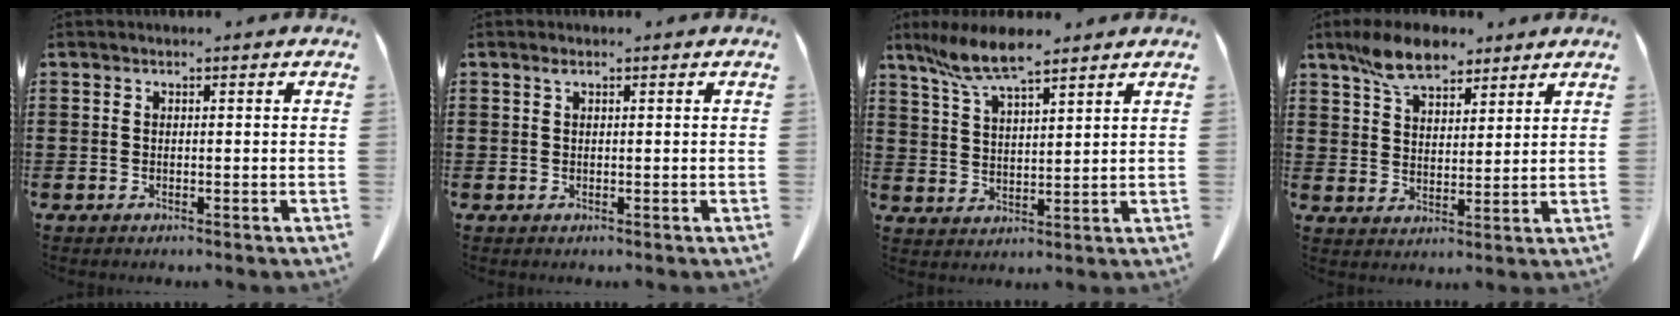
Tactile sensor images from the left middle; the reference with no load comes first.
{"total": 0.6, "force": [0.3, 0.2, 0.4], "torque": [-0.011, 0.000, 0.008]}
{"total": 7.8, "force": [6.0, 1.2, 4.9], "torque": [-0.109, -0.010, 0.111]}
{"total": 8.4, "force": [6.5, 3.3, 4.1], "torque": [-0.093, -0.007, 0.122]}